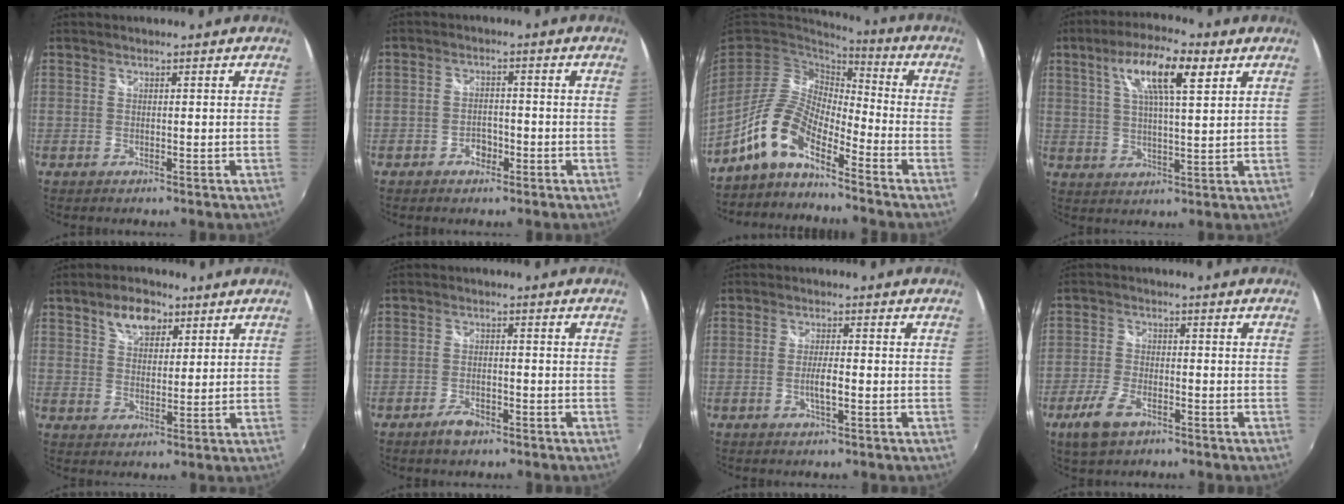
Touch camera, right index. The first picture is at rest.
{"total": 3.1, "force": [-1.7, 2.2, 1.4], "torque": [-0.027, 0.006, -0.024]}
{"total": 10.6, "force": [-7.4, 3.6, 6.7], "torque": [-0.138, 0.015, -0.154]}
{"total": 11.3, "force": [5.2, 2.8, 9.7], "torque": [-0.173, 0.018, 0.087]}
{"total": 7.1, "force": [4.2, 4.2, 3.9], "torque": [-0.061, 0.017, 0.072]}
{"total": 3.7, "force": [-2.6, 1.7, 2.0], "torque": [-0.047, 0.000, -0.046]}
{"total": 3.0, "force": [-0.9, 0.3, 2.9], "torque": [-0.054, -0.001, -0.017]}
{"total": 7.0, "force": [-4.2, 3.4, 4.5], "torque": [-0.114, -0.008, -0.078]}